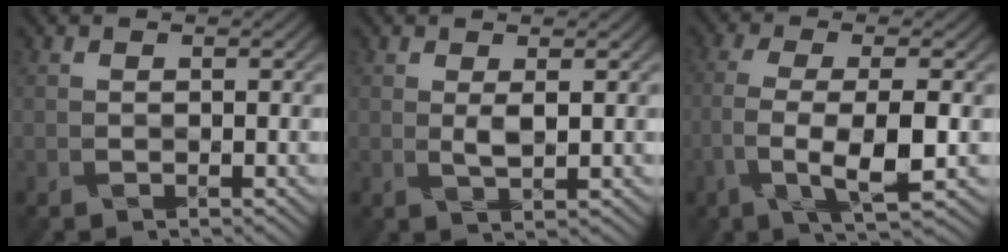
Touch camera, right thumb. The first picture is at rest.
{"total": 1.6, "force": [0.6, 0.3, 1.4], "torque": [-0.031, -0.002, 0.015]}
{"total": 7.2, "force": [-2.2, 1.9, 6.6], "torque": [-0.121, 0.002, -0.046]}